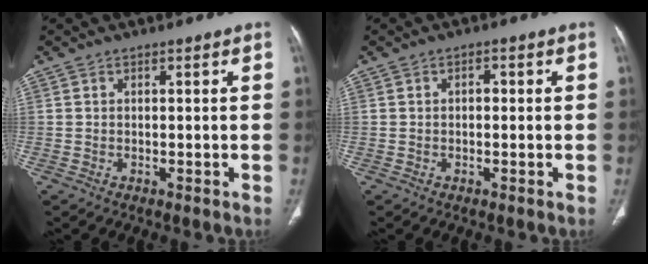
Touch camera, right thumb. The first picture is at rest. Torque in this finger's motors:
{"motor_torque": [-0.69, 0.05, -0.20, 0.01, 0.08]}